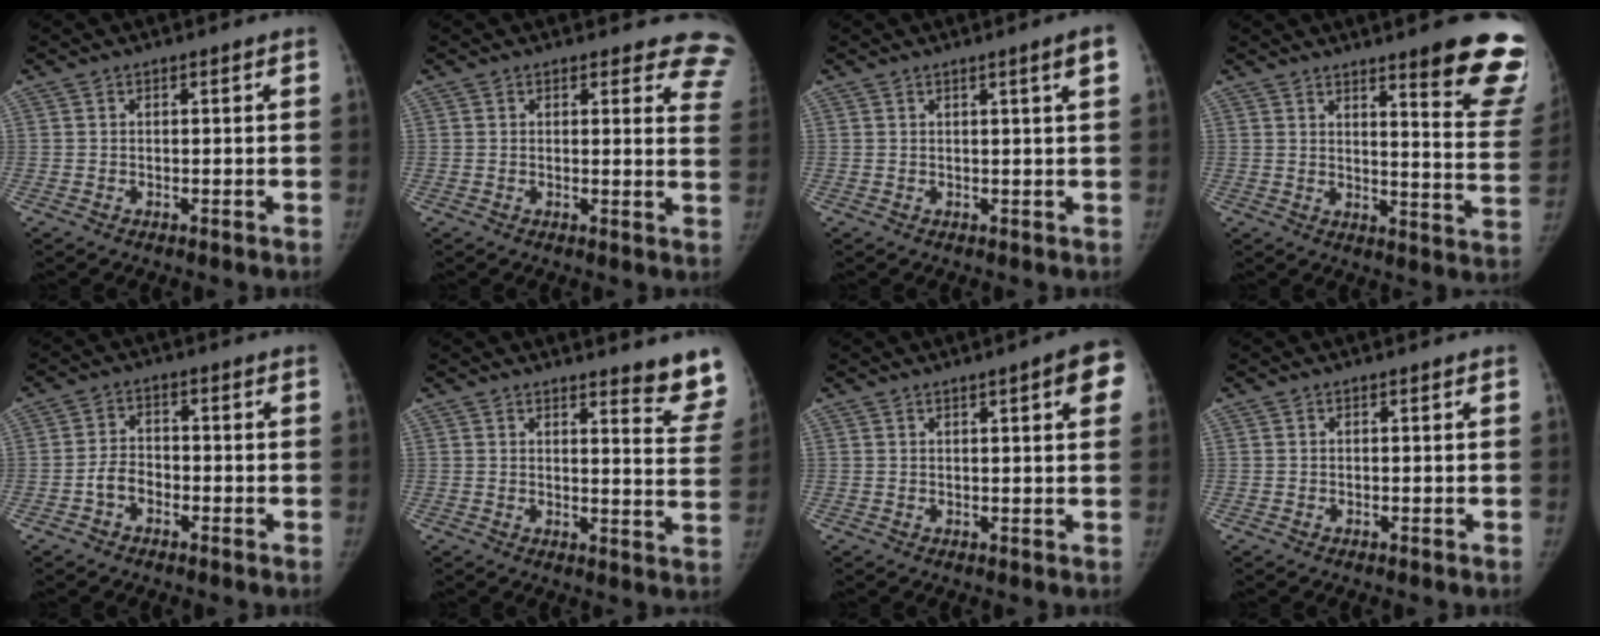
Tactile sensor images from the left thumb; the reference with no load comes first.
{"total": 9.7, "force": [8.9, 3.6, 1.2], "torque": [0.046, -0.063, 0.053]}
{"total": 2.6, "force": [1.1, -0.4, 2.3], "torque": [-0.036, -0.005, 0.018]}
{"total": 17.0, "force": [11.7, 2.9, 12.0], "torque": [-0.114, -0.086, 0.141]}
{"total": 4.1, "force": [-2.0, 2.9, 2.1], "torque": [-0.027, 0.021, -0.041]}
{"total": 10.0, "force": [9.1, 1.6, 3.9], "torque": [-0.012, -0.079, 0.088]}
{"total": 6.3, "force": [2.5, 1.5, 5.5], "torque": [-0.049, -0.002, 0.025]}
{"total": 0.0}